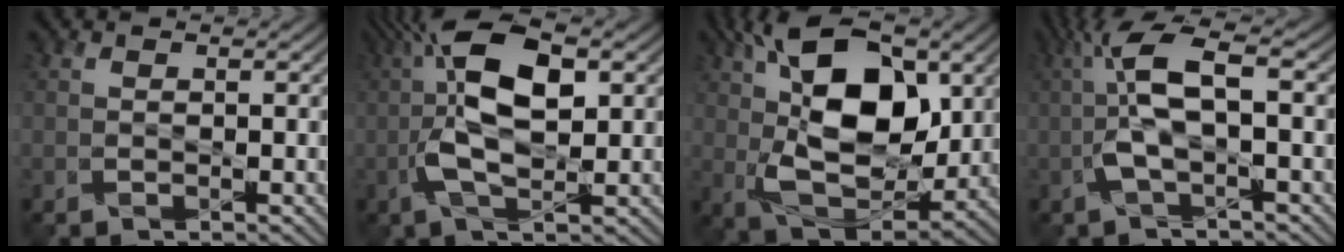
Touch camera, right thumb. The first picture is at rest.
{"total": 11.2, "force": [1.2, 4.3, 10.3], "torque": [-0.207, 0.020, 0.012]}
{"total": 15.8, "force": [4.3, 8.7, 12.4], "torque": [-0.230, 0.011, 0.068]}
{"total": 7.5, "force": [-0.1, 2.0, 7.2], "torque": [-0.156, 0.022, -0.012]}